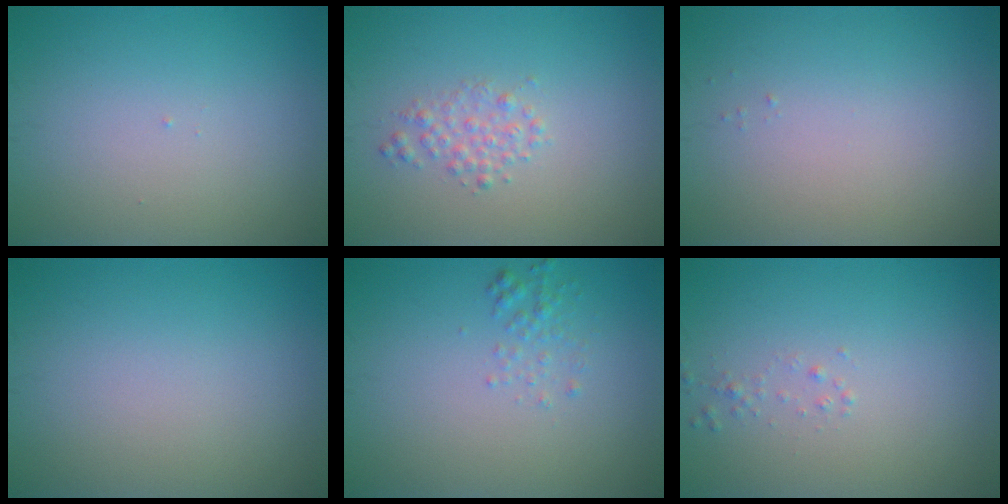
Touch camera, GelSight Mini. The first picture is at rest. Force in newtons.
{"total": 1.6, "press": 1.6, "slide": 0.1}
{"total": 0.0}
{"total": 0.0}
{"total": 1.3, "press": 1.3, "slide": 0.1}
{"total": 0.7, "press": 0.6, "slide": 0.1}